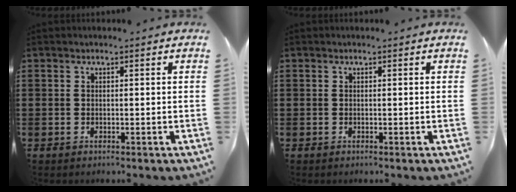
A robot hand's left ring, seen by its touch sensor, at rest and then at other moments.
{"total": 0.0}